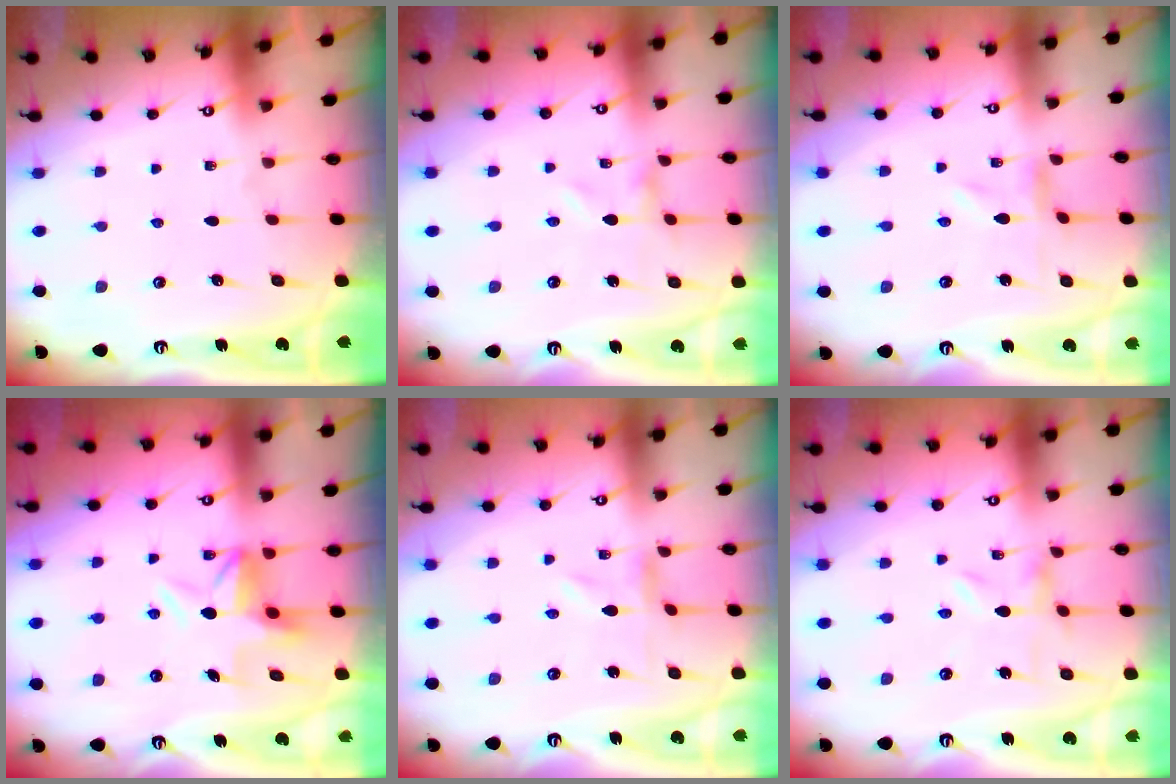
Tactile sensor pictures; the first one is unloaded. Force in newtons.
{"total": 0.0}
{"total": 0.0}
{"total": 5.9, "press": 5.9, "slide": 0.4}
{"total": 0.0}
{"total": 0.0}